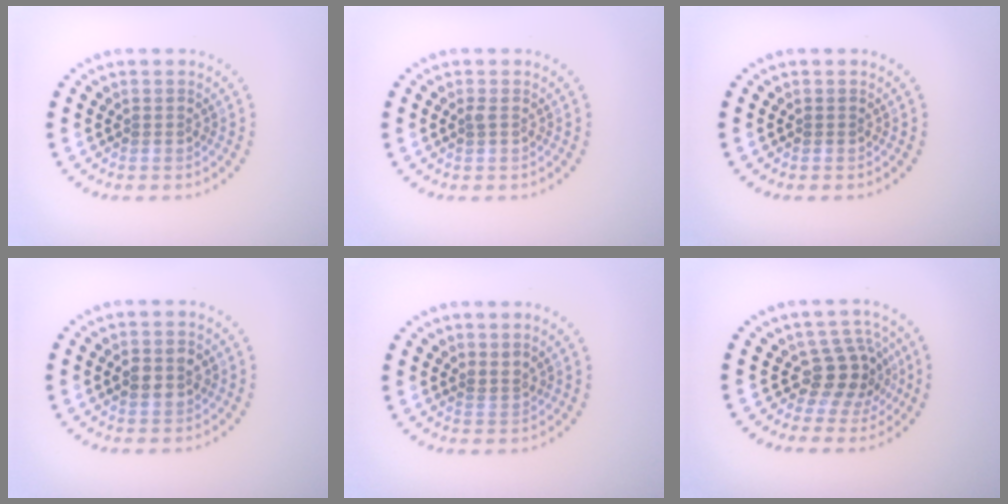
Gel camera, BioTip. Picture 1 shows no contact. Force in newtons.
{"total": 0.5, "press": 0.4, "slide": 0.3}
{"total": 0.0}
{"total": 2.7, "press": 2.7, "slide": 0.1}
{"total": 0.8, "press": 0.4, "slide": 0.7}
{"total": 3.6, "press": 2.7, "slide": 2.3}